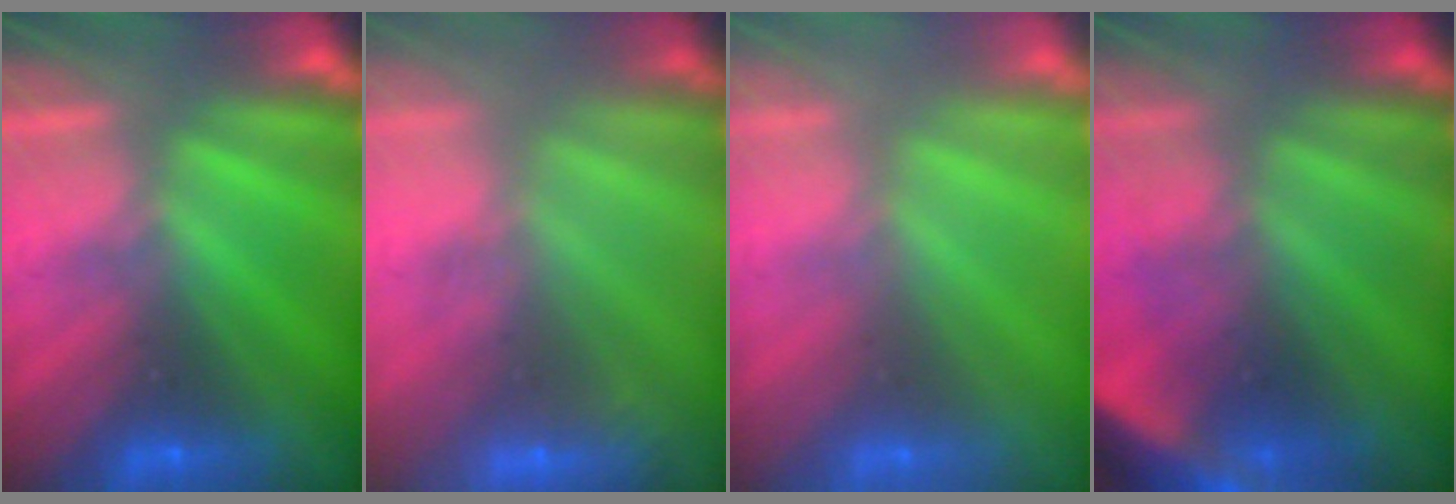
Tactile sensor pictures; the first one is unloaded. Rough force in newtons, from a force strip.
{"total": 2.4}
{"total": 2.7}
{"total": 4.5}